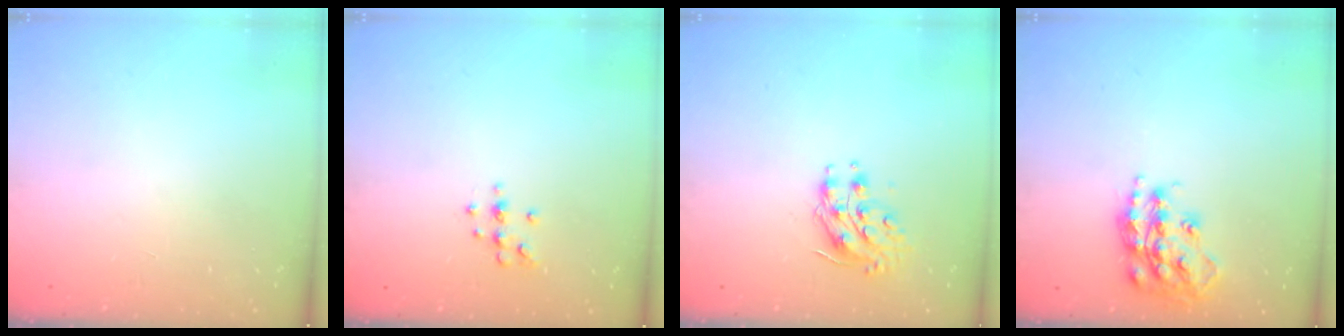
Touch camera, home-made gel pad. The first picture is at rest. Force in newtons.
{"total": 6.5, "press": 6.4, "slide": 1.2}
{"total": 8.9, "press": 8.9, "slide": 0.7}
{"total": 17.5, "press": 17.4, "slide": 1.1}